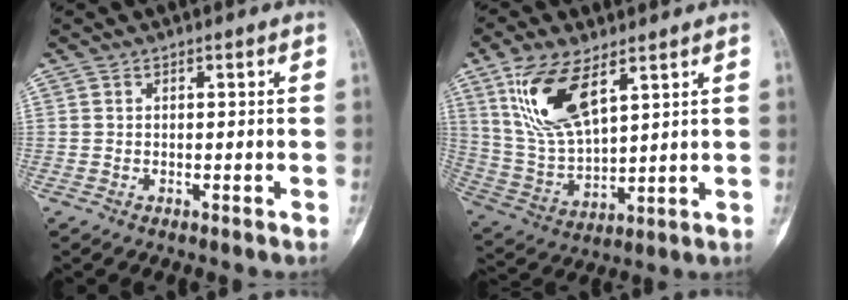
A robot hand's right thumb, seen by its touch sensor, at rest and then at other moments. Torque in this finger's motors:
{"motor_torque": [-0.43, 3.28, 0.23, 0.33, 0.53]}